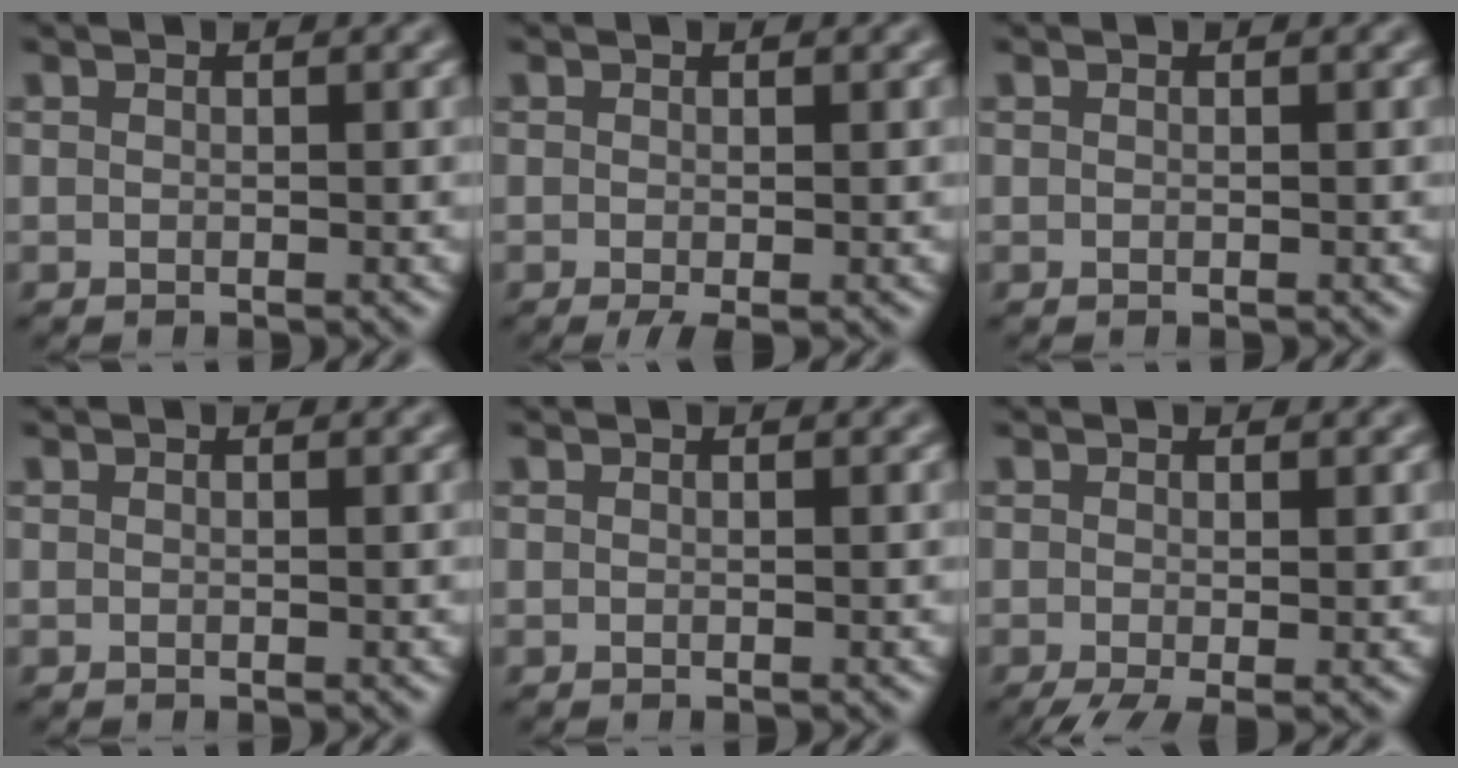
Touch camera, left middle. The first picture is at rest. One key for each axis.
{"total": 1.3, "fx": -0.5, "fy": 0.2, "fz": 1.2, "tx": -0.023, "ty": -0.009, "tz": -0.008}
{"total": 0.0}
{"total": 0.0}
{"total": 0.0}
{"total": 2.9, "fx": -1.3, "fy": 0.7, "fz": 2.5, "tx": -0.046, "ty": -0.012, "tz": -0.022}